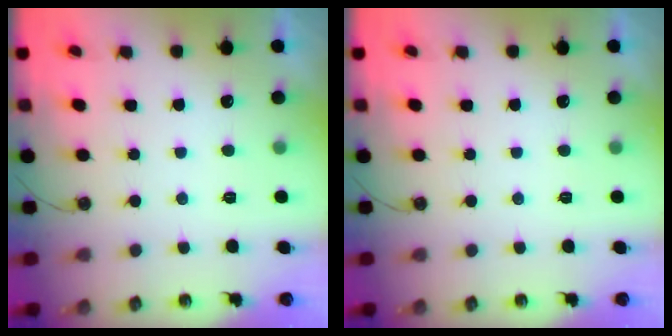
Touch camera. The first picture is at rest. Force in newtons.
{"total": 0.0}